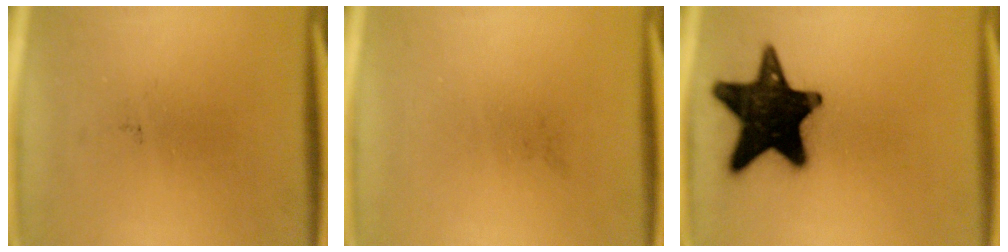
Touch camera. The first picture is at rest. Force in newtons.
{"total": 0.0}
{"total": 19.4}